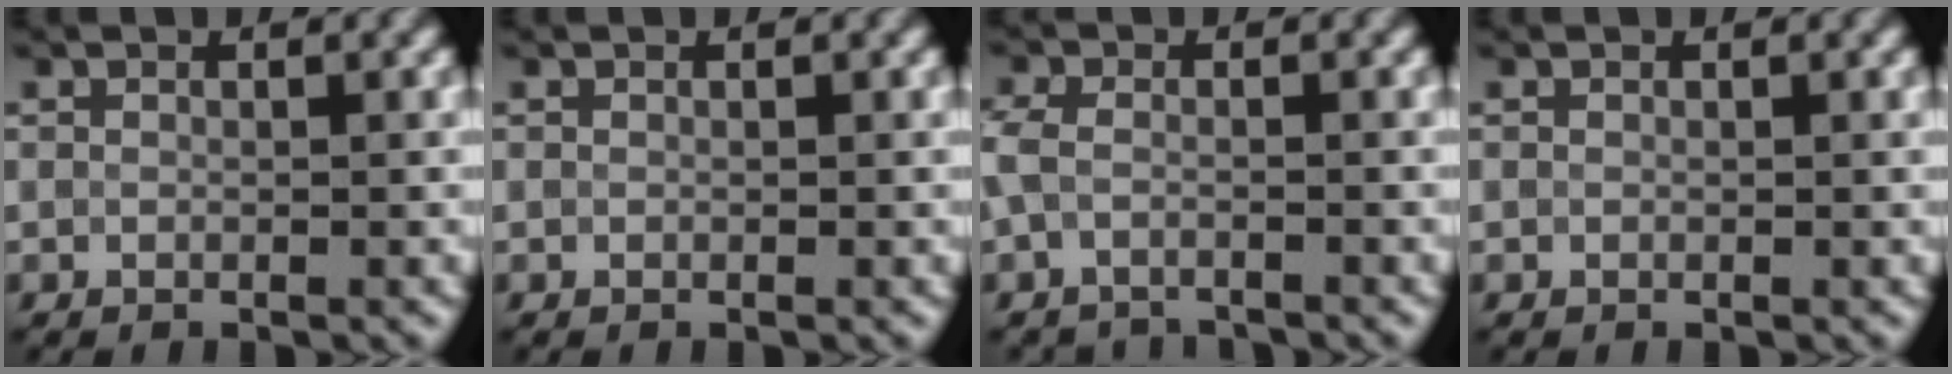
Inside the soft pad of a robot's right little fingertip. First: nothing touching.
{"total": 0.0}
{"total": 3.4, "force": [-2.8, 1.3, 1.2], "torque": [-0.035, -0.012, -0.059]}
{"total": 0.0}